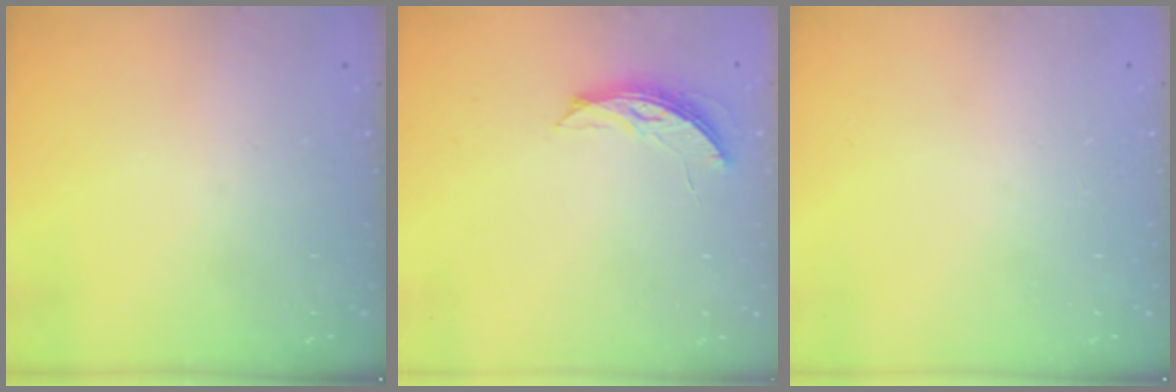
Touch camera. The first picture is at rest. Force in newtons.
{"total": 4.6, "press": 4.5, "slide": 0.4}
{"total": 0.0}